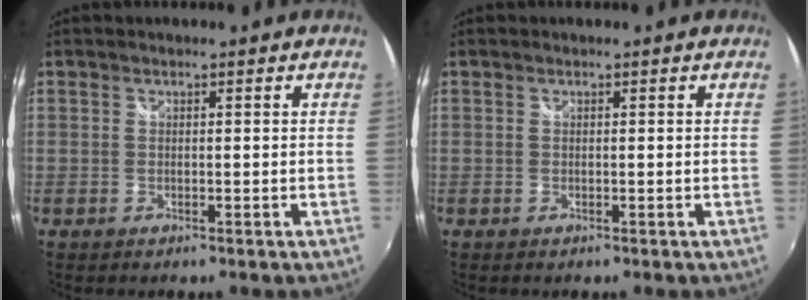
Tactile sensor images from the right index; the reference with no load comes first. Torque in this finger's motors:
{"motor_torque": [0.00, 0.00, 0.00, 0.00]}